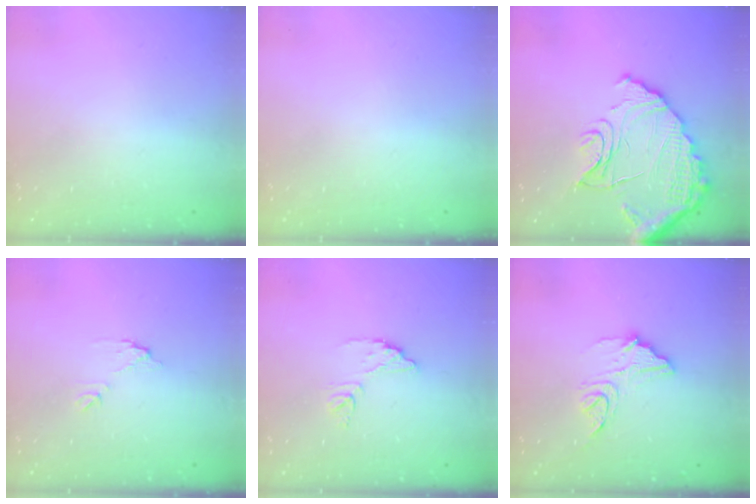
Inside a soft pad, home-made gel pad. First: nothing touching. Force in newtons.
{"total": 0.0}
{"total": 17.4, "press": 17.3, "slide": 1.3}
{"total": 6.2, "press": 6.2, "slide": 0.2}
{"total": 8.2, "press": 8.2, "slide": 0.2}
{"total": 12.9, "press": 12.8, "slide": 1.2}